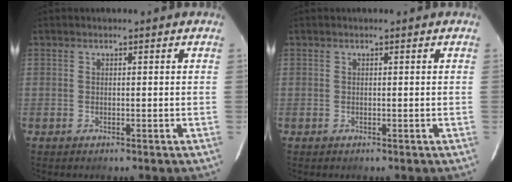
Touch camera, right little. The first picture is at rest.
{"total": 0.0}